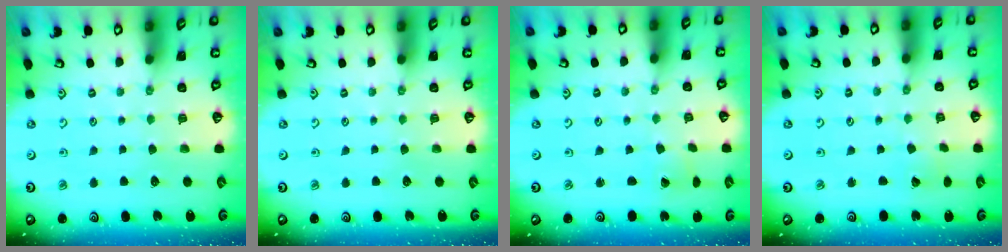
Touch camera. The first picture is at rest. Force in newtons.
{"total": 0.0}
{"total": 1.0, "press": 1.0, "slide": 0.0}
{"total": 1.4, "press": 1.4, "slide": 0.1}